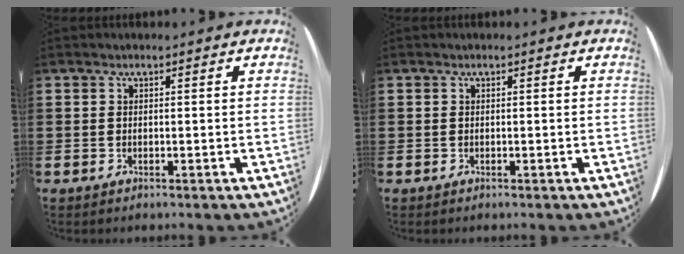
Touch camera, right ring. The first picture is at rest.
{"total": 0.0}